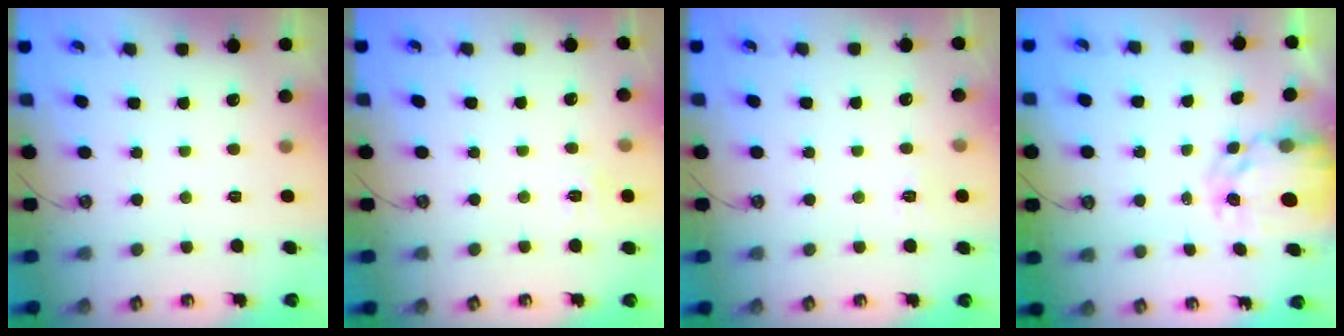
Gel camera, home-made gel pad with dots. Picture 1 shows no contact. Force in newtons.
{"total": 6.0, "press": 5.9, "slide": 0.6}
{"total": 5.7, "press": 5.7, "slide": 0.6}
{"total": 6.0, "press": 6.0, "slide": 0.7}